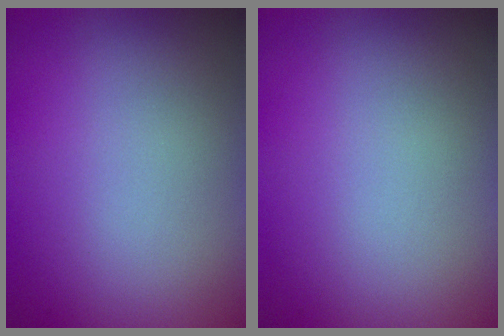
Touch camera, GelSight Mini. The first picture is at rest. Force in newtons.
{"total": 0.0}